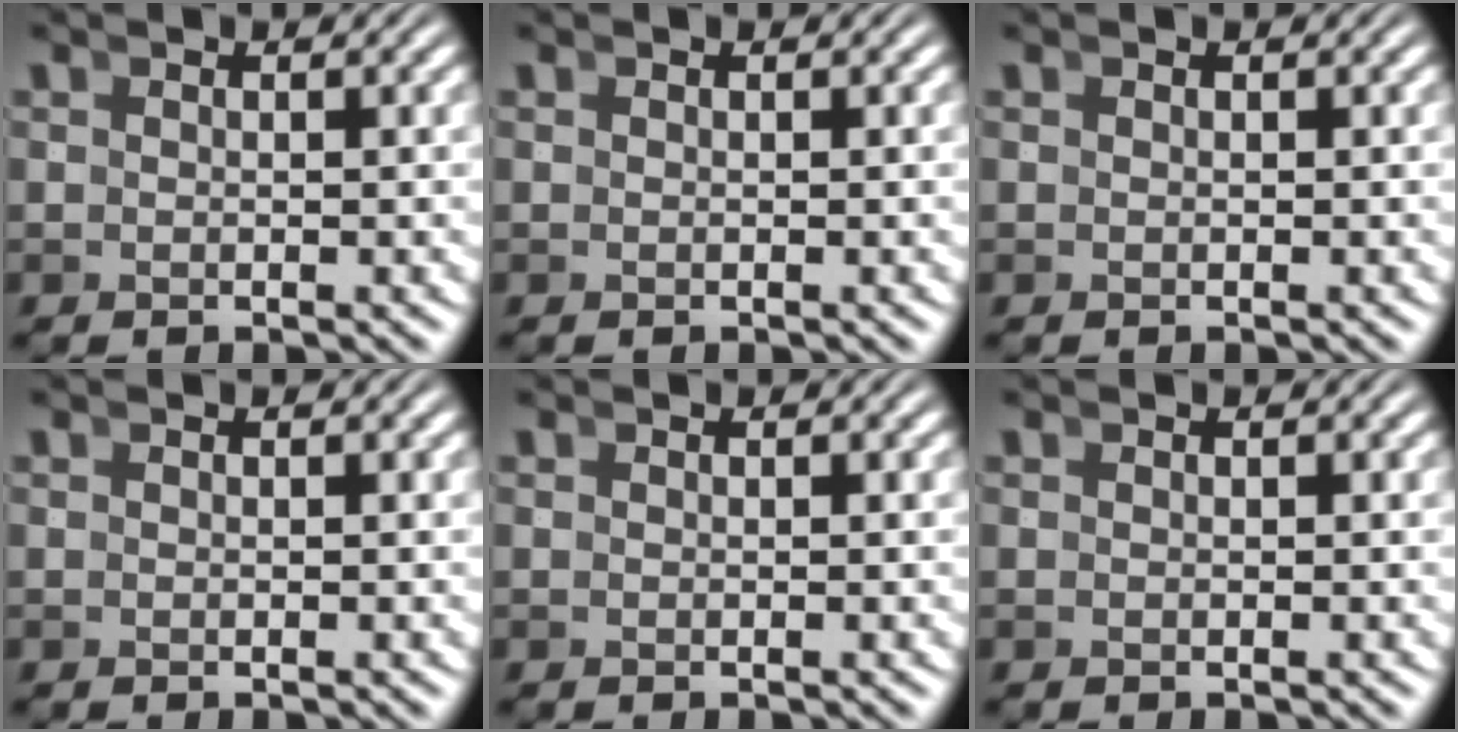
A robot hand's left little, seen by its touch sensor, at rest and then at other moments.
{"total": 0.0}
{"total": 0.0}
{"total": 0.0}
{"total": 0.0}
{"total": 0.0}